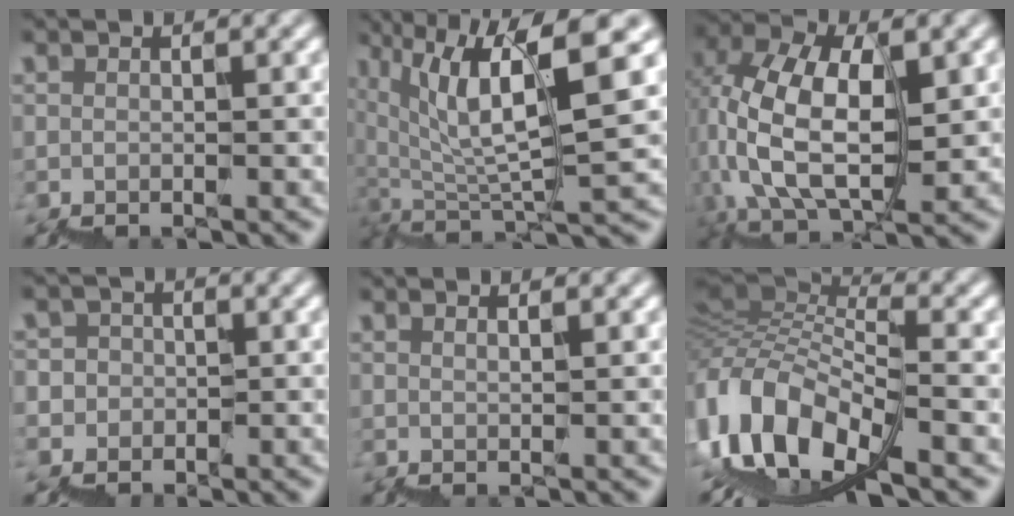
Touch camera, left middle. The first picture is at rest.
{"total": 8.9, "force": [4.4, 1.8, 7.5], "torque": [-0.128, 0.021, 0.079]}
{"total": 8.8, "force": [1.9, 4.7, 7.2], "torque": [-0.160, 0.018, 0.032]}
{"total": 1.3, "force": [-0.3, 0.8, -0.9], "torque": [0.008, 0.013, -0.014]}
{"total": 1.5, "force": [1.1, 0.4, 0.9], "torque": [0.004, 0.002, 0.017]}
{"total": 8.9, "force": [-3.4, 4.3, 7.0], "torque": [-0.134, 0.026, -0.076]}